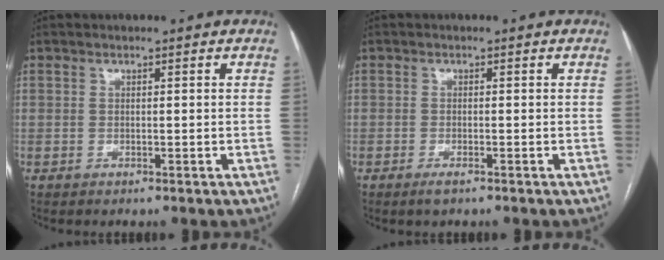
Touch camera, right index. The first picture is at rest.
{"total": 1.5, "force": [-1.0, 0.2, 1.1], "torque": [-0.021, -0.003, -0.017]}